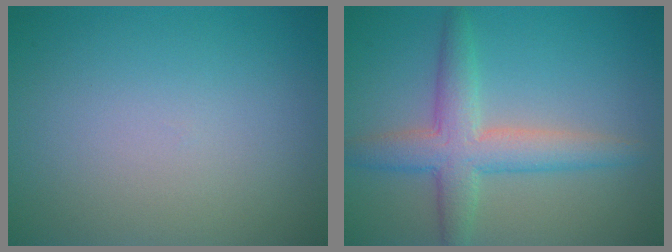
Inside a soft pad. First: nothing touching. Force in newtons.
{"total": 4.8, "press": 4.8, "slide": 0.2}